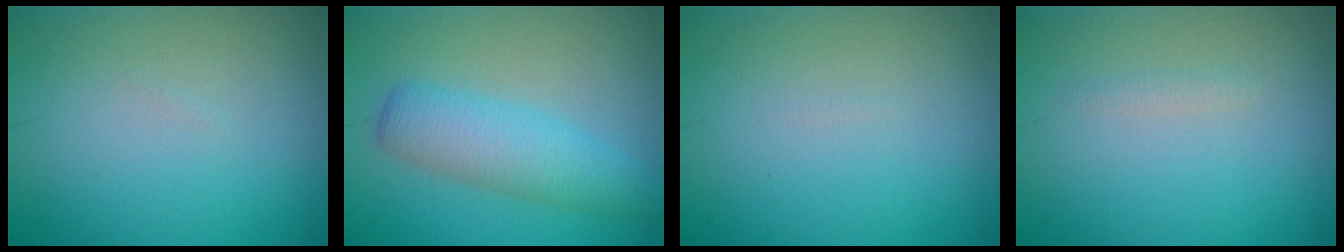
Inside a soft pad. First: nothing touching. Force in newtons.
{"total": 4.4, "press": 4.4, "slide": 0.1}
{"total": 0.0}
{"total": 0.7, "press": 0.7, "slide": 0.0}